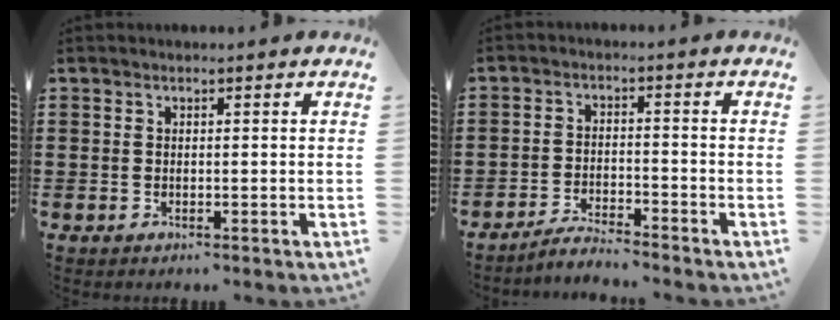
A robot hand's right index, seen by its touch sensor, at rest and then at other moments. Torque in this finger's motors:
{"motor_torque": [0.02, 1.05, -1.05, -0.06]}